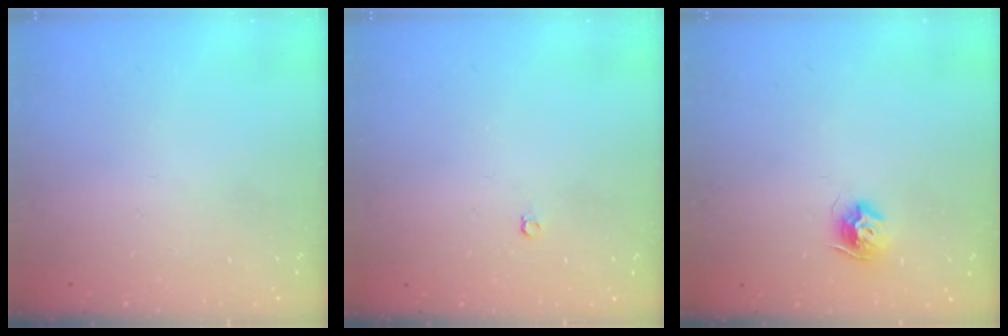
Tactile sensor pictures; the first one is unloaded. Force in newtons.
{"total": 3.6, "press": 3.6, "slide": 0.6}
{"total": 8.1, "press": 8.1, "slide": 0.2}